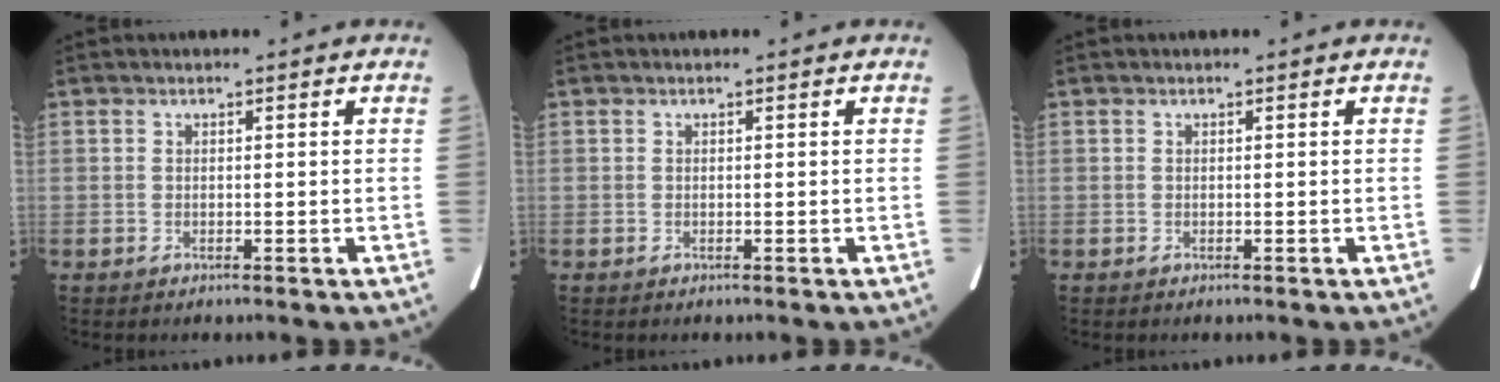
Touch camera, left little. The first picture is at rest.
{"total": 0.0}
{"total": 0.0}